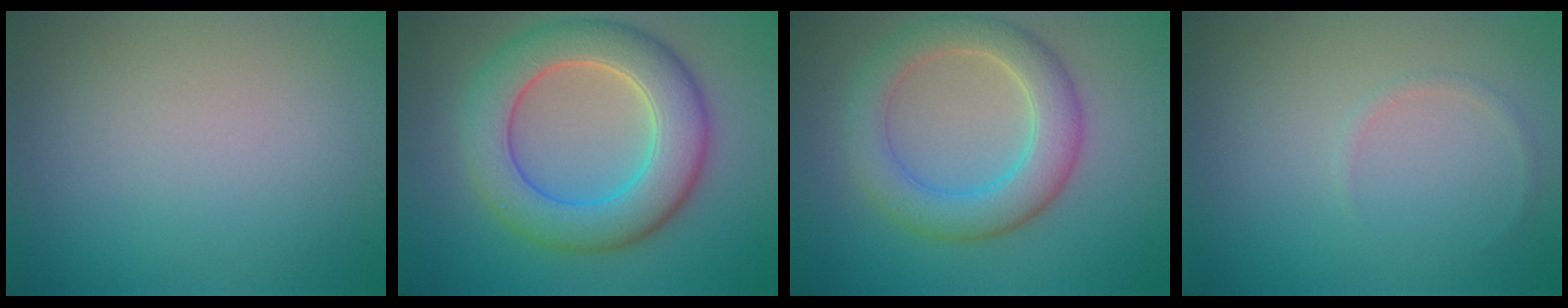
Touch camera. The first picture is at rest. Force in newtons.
{"total": 8.2, "press": 8.2, "slide": 0.3}
{"total": 5.6, "press": 5.6, "slide": 0.7}
{"total": 0.6, "press": 0.6, "slide": 0.1}